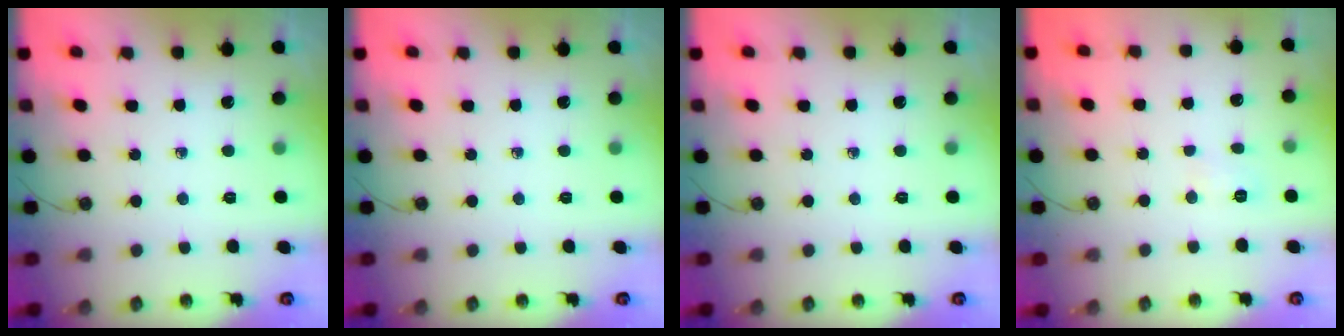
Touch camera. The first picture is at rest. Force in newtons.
{"total": 0.0}
{"total": 0.0}
{"total": 3.1, "press": 3.0, "slide": 1.0}